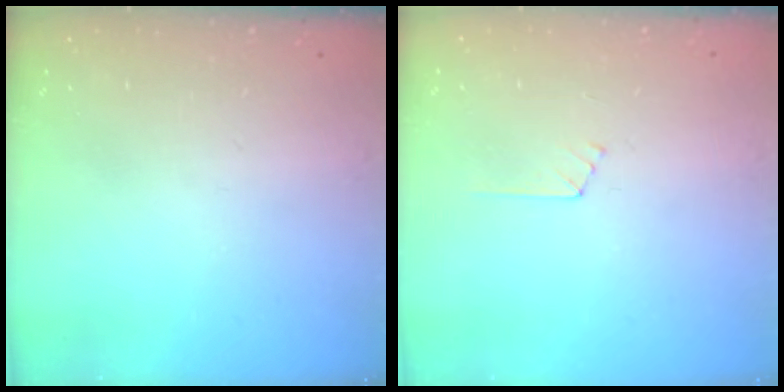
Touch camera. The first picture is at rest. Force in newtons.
{"total": 3.6, "press": 3.6, "slide": 0.4}